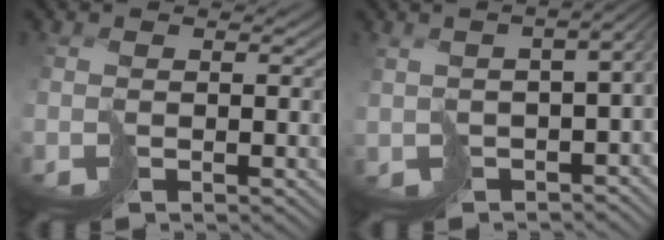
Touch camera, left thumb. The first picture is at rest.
{"total": 7.5, "force": [-2.1, 3.8, 6.1], "torque": [-0.106, -0.035, -0.010]}